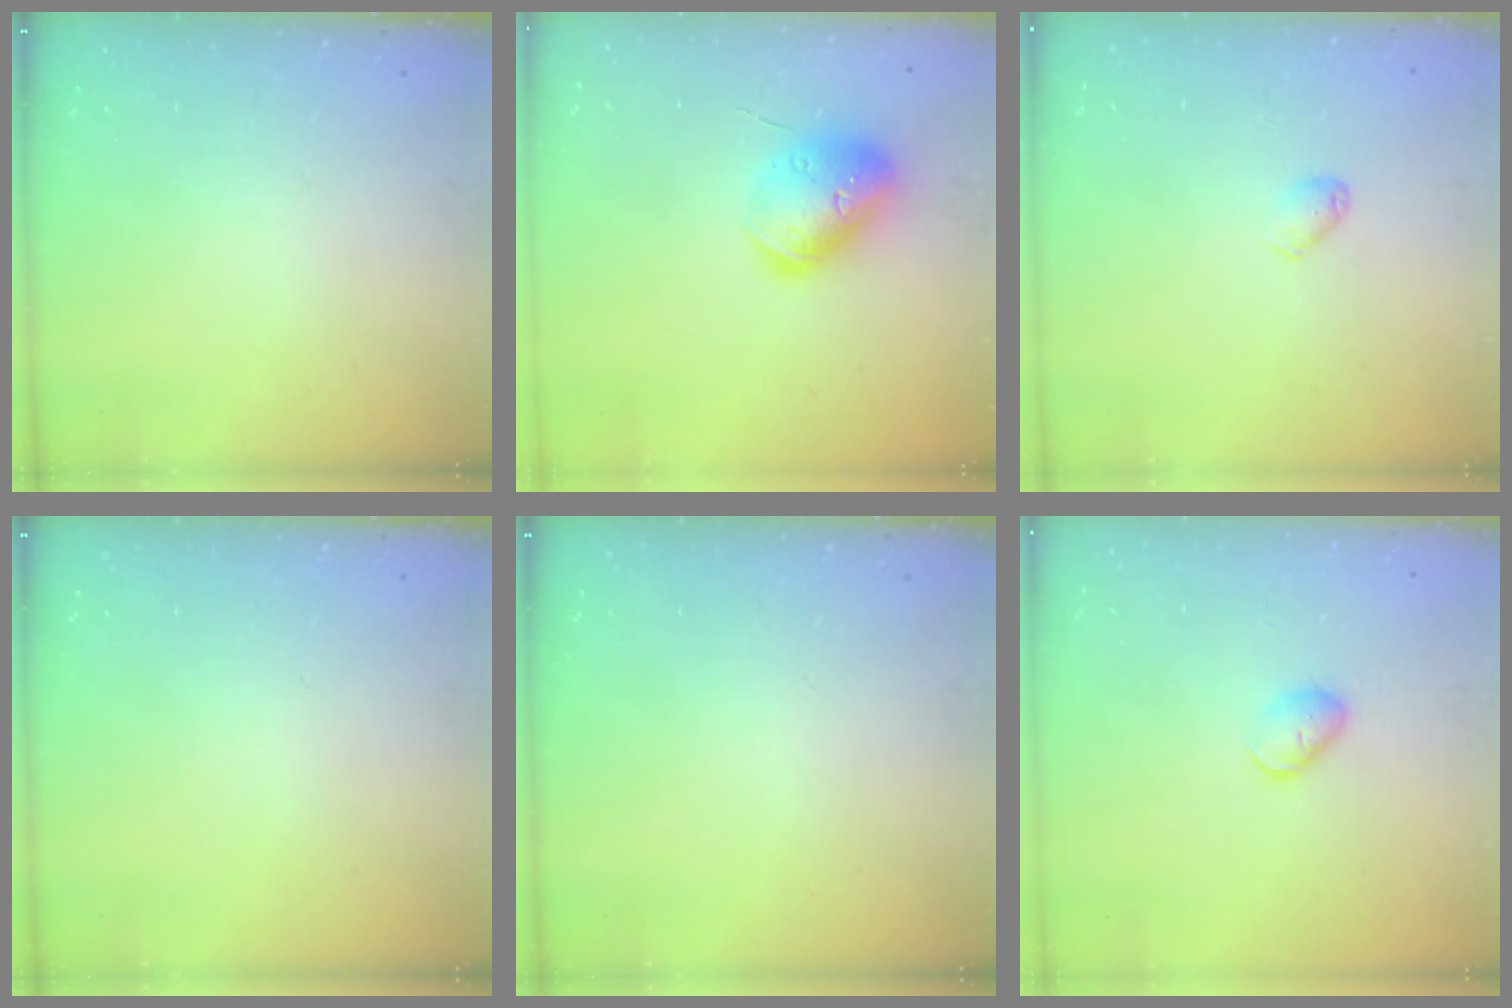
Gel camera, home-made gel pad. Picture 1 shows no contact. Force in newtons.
{"total": 17.0, "press": 16.8, "slide": 2.6}
{"total": 3.7, "press": 3.7, "slide": 0.6}
{"total": 0.0}
{"total": 0.0}
{"total": 5.7, "press": 5.6, "slide": 0.6}